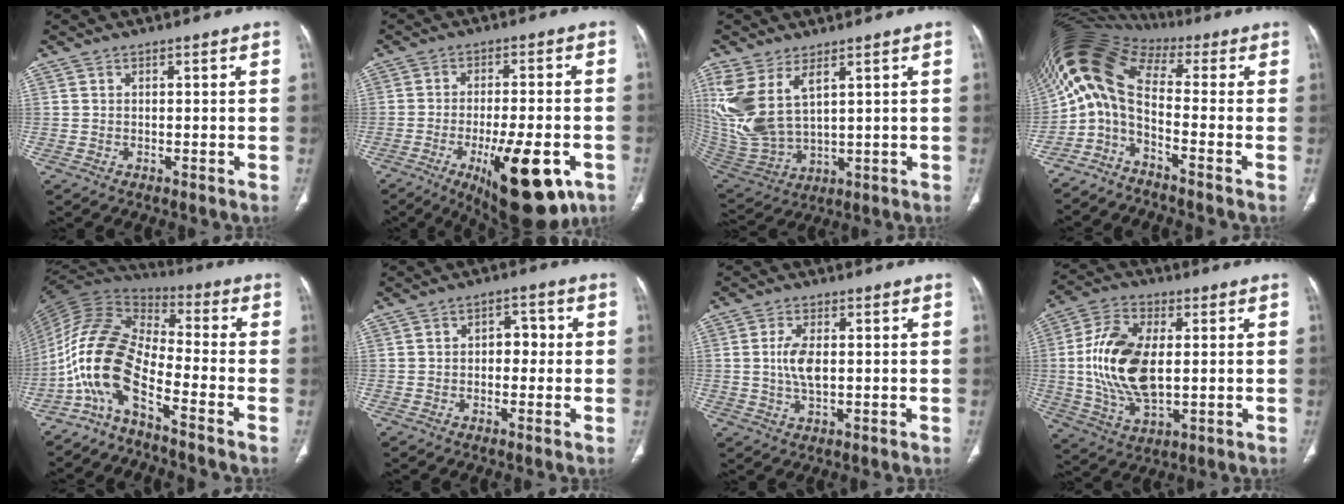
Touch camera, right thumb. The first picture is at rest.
{"total": 18.1, "force": [-7.6, 6.4, 15.1], "torque": [-0.188, 0.011, -0.096]}
{"total": 13.8, "force": [5.6, 6.8, 10.6], "torque": [-0.239, -0.021, 0.136]}
{"total": 9.1, "force": [-2.2, 3.7, 8.0], "torque": [-0.167, 0.068, -0.054]}
{"total": 14.0, "force": [-7.1, 5.1, 11.0], "torque": [-0.229, 0.074, -0.148]}
{"total": 4.3, "force": [0.0, 3.0, 3.1], "torque": [-0.026, 0.017, -0.005]}
{"total": 5.4, "force": [0.4, 2.5, 4.8], "torque": [-0.100, -0.001, 0.008]}
{"total": 16.3, "force": [0.8, 8.7, 13.8], "torque": [-0.276, -0.002, 0.019]}